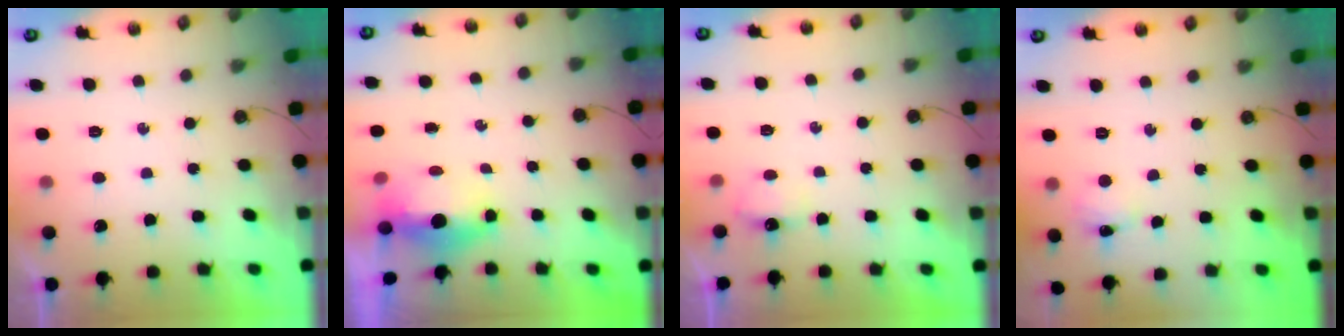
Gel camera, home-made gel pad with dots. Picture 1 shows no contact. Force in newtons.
{"total": 14.4, "press": 7.2, "slide": 12.4}
{"total": 3.8, "press": 3.8, "slide": 0.6}
{"total": 4.4, "press": 4.4, "slide": 0.3}